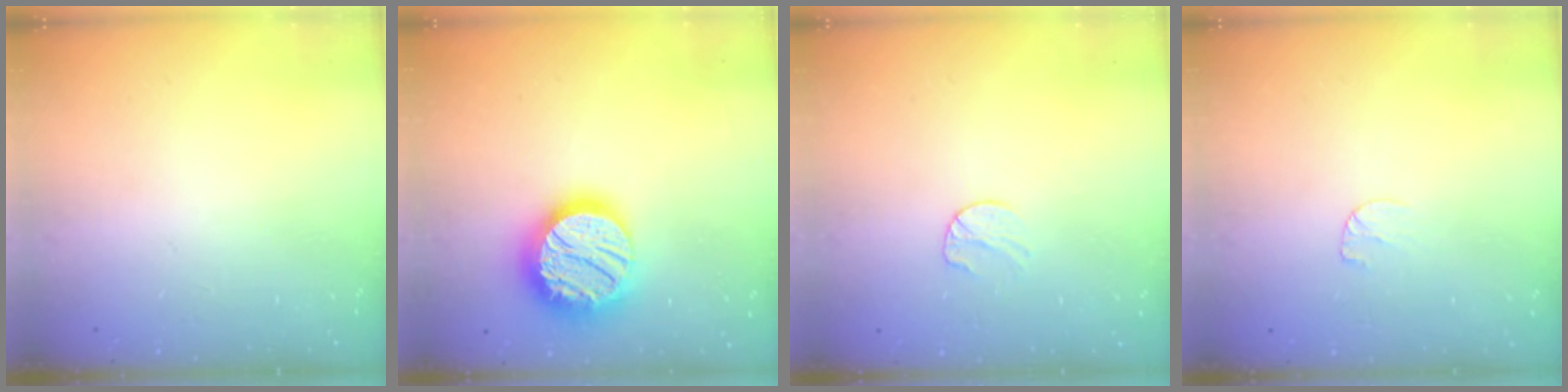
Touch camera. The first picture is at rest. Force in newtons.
{"total": 22.2, "press": 22.2, "slide": 1.4}
{"total": 5.7, "press": 5.6, "slide": 0.6}
{"total": 3.5, "press": 3.5, "slide": 0.3}